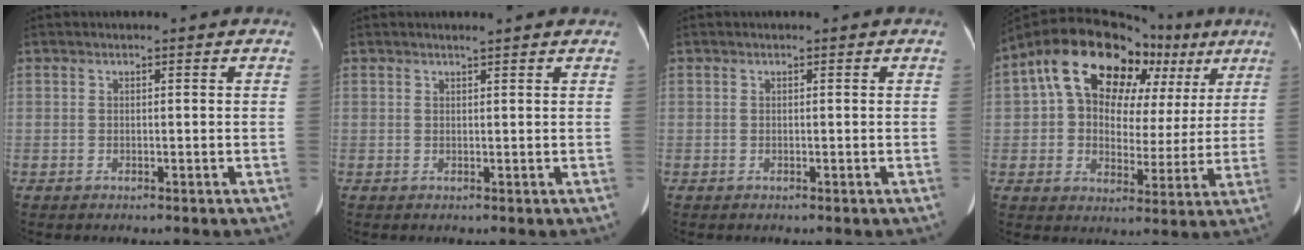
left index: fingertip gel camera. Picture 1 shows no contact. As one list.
[{"total": 2.2, "force": [2.0, 0.0, 1.0], "torque": [-0.016, 0.013, 0.024]}, {"total": 0.0}, {"total": 17.9, "force": [8.7, 11.0, 11.1], "torque": [-0.150, 0.060, 0.134]}]